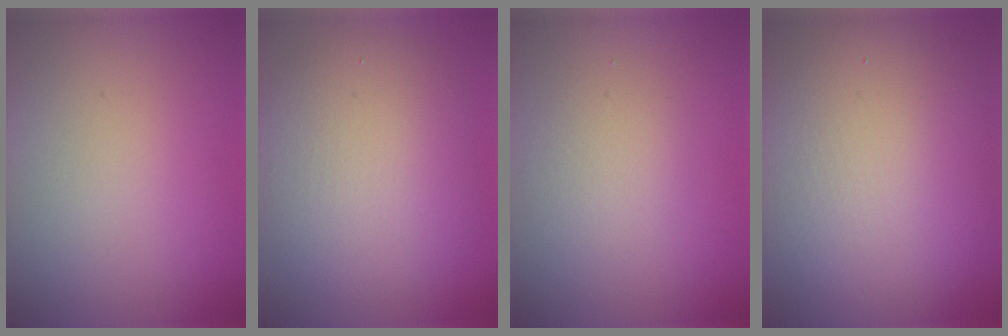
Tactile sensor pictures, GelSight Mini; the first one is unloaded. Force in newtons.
{"total": 7.3, "press": 7.3, "slide": 0.6}
{"total": 2.1, "press": 2.1, "slide": 0.2}
{"total": 13.0, "press": 13.0, "slide": 0.8}